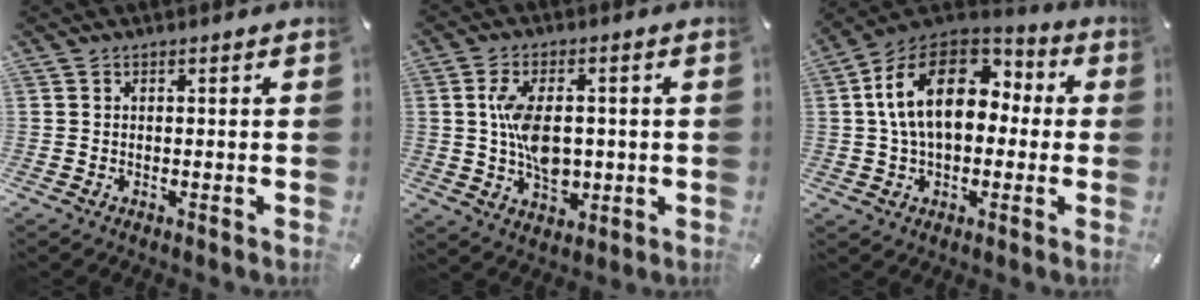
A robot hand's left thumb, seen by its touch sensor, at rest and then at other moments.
{"total": 10.6, "force": [0.2, 6.8, 8.0], "torque": [-0.140, 0.004, 0.004]}
{"total": 18.6, "force": [3.1, 12.3, 13.6], "torque": [-0.265, 0.010, 0.052]}